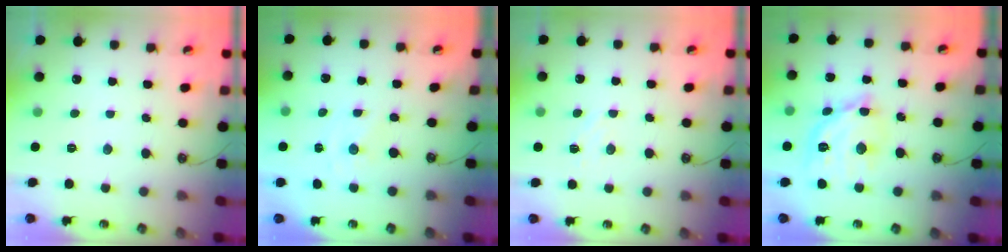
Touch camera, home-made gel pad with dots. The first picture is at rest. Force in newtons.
{"total": 0.0}
{"total": 5.1, "press": 5.1, "slide": 0.6}
{"total": 13.7, "press": 13.6, "slide": 1.2}